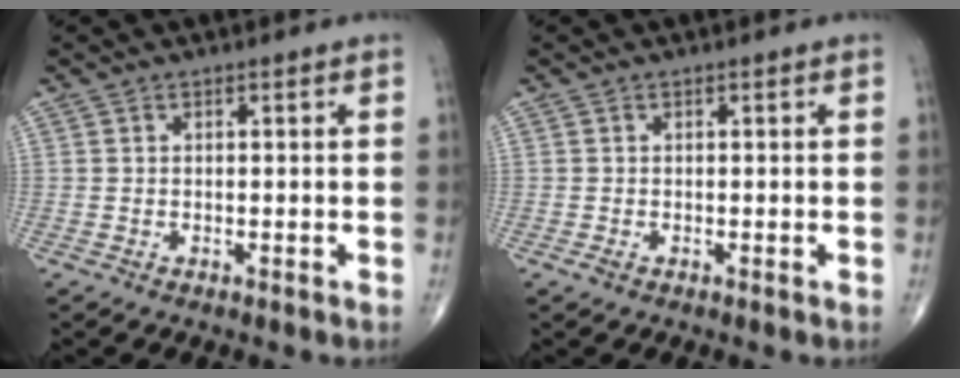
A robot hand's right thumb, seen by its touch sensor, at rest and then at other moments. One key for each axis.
{"total": 0.6, "fx": -0.3, "fy": 0.3, "fz": 0.5, "tx": -0.010, "ty": -0.002, "tz": -0.007}